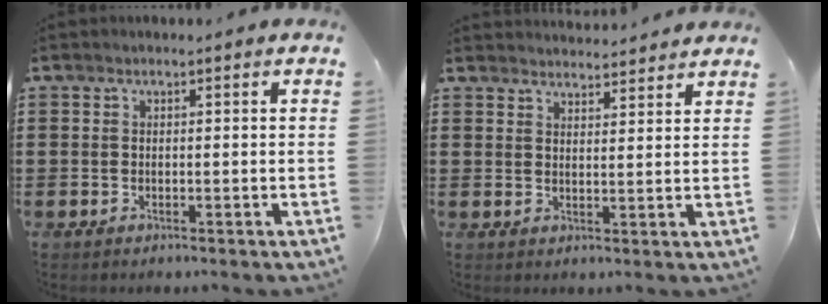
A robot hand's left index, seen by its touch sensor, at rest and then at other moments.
{"total": 2.8, "force": [2.8, -0.1, -0.1], "torque": [-0.006, -0.011, 0.054]}